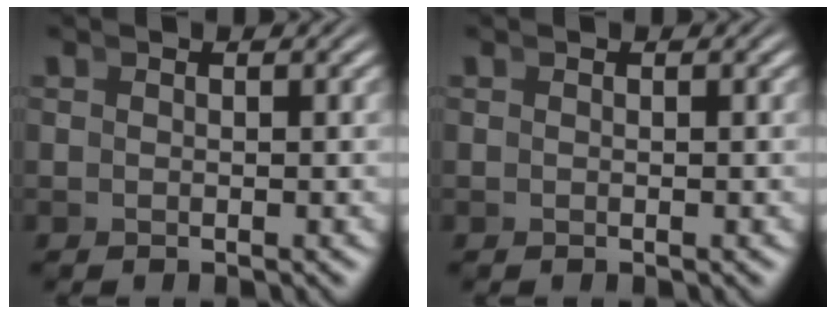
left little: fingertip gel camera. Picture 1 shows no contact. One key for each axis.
{"total": 0.0}